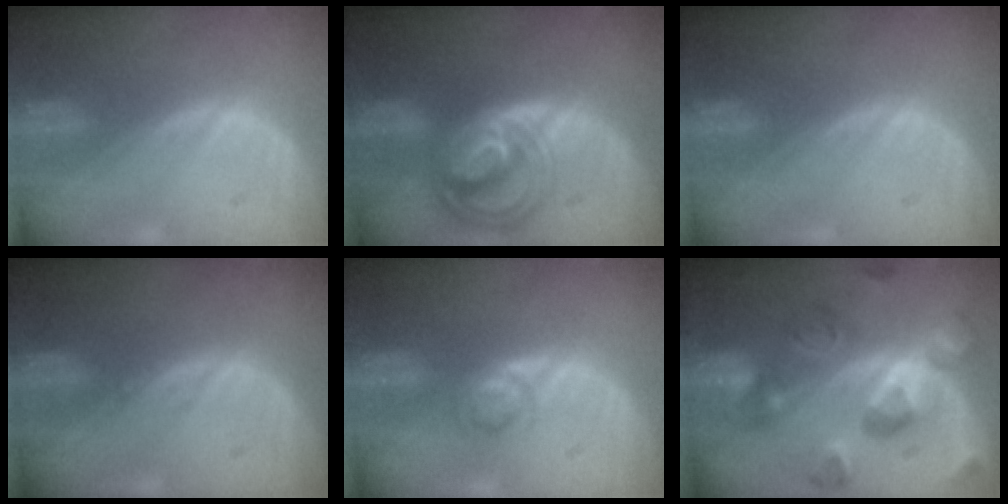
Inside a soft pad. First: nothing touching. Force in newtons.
{"total": 8.7, "press": 7.5, "slide": 4.4}
{"total": 0.0}
{"total": 0.5, "press": 0.5, "slide": 0.2}
{"total": 2.7, "press": 2.7, "slide": 0.2}
{"total": 10.9, "press": 10.9, "slide": 1.0}